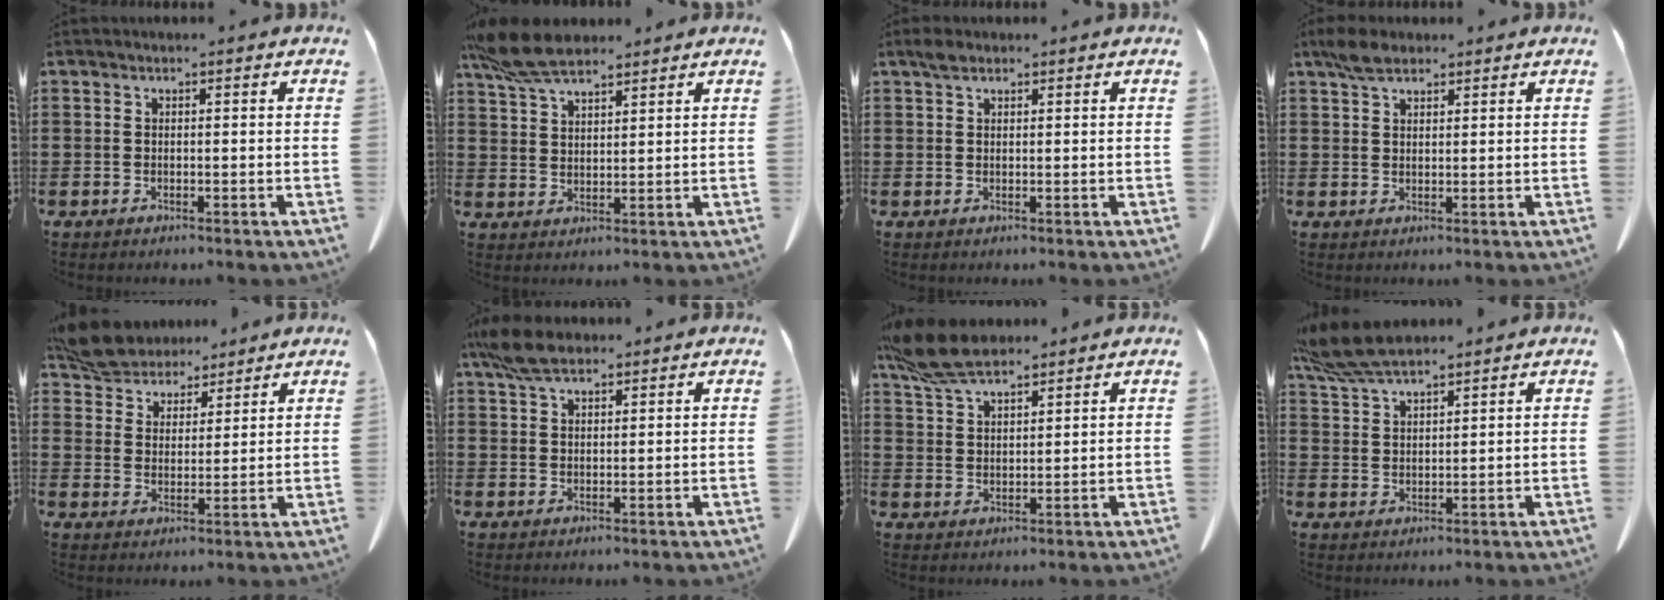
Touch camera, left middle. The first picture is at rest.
{"total": 7.6, "force": [6.1, 2.2, 3.9], "torque": [-0.094, -0.007, 0.116]}
{"total": 1.7, "force": [1.2, 0.9, 0.9], "torque": [-0.021, 0.003, 0.022]}
{"total": 3.6, "force": [2.7, 1.5, 1.8], "torque": [-0.043, 0.006, 0.052]}
{"total": 6.7, "force": [6.2, 2.3, 1.0], "torque": [-0.052, -0.020, 0.119]}
{"total": 5.9, "force": [4.4, 2.1, 3.3], "torque": [-0.076, 0.001, 0.084]}
{"total": 8.2, "force": [6.9, 2.3, 4.0], "torque": [-0.099, -0.010, 0.131]}
{"total": 7.1, "force": [6.0, 1.5, 3.4], "torque": [-0.085, -0.009, 0.116]}